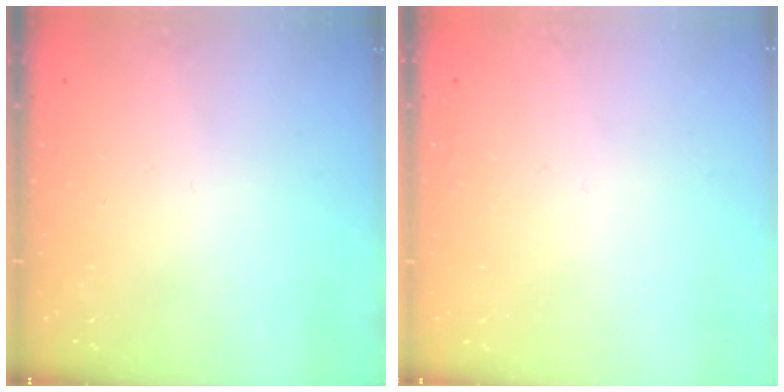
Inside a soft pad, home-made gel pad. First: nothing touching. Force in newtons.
{"total": 2.6, "press": 2.6, "slide": 0.2}